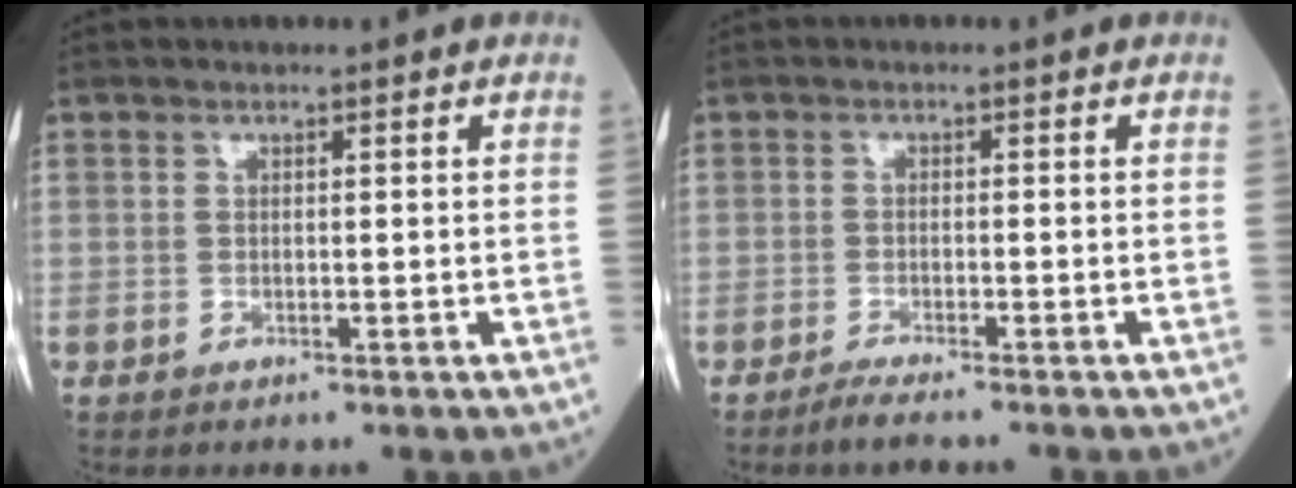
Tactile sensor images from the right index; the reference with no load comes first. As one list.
[{"total": 3.0, "force": [-2.6, -0.4, 1.5], "torque": [-0.031, -0.004, -0.047]}]